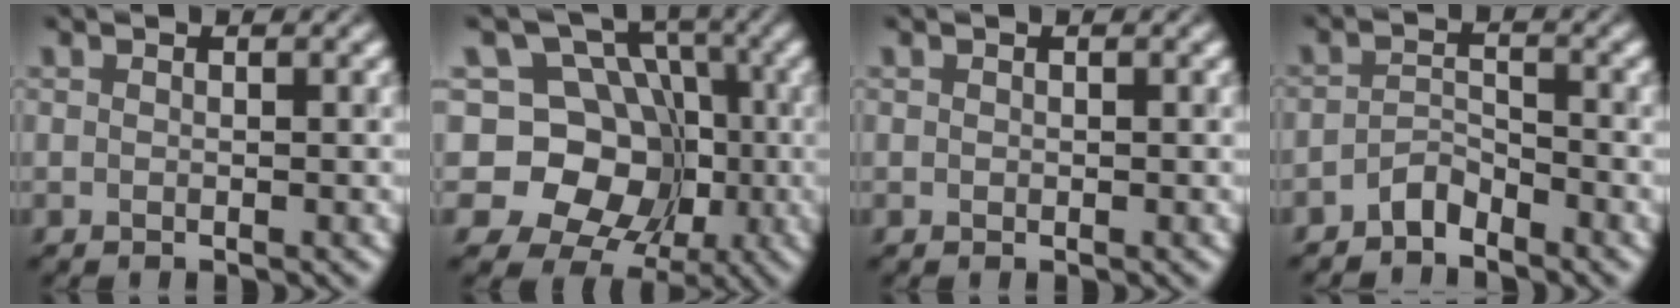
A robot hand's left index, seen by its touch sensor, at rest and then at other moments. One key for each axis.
{"total": 11.3, "fx": -0.6, "fy": 10.3, "fz": 4.8, "tx": -0.066, "ty": 0.050, "tz": -0.048}
{"total": 0.0}
{"total": 2.0, "fx": -1.8, "fy": 0.5, "fz": 0.5, "tx": -0.009, "ty": 0.014, "tz": -0.037}